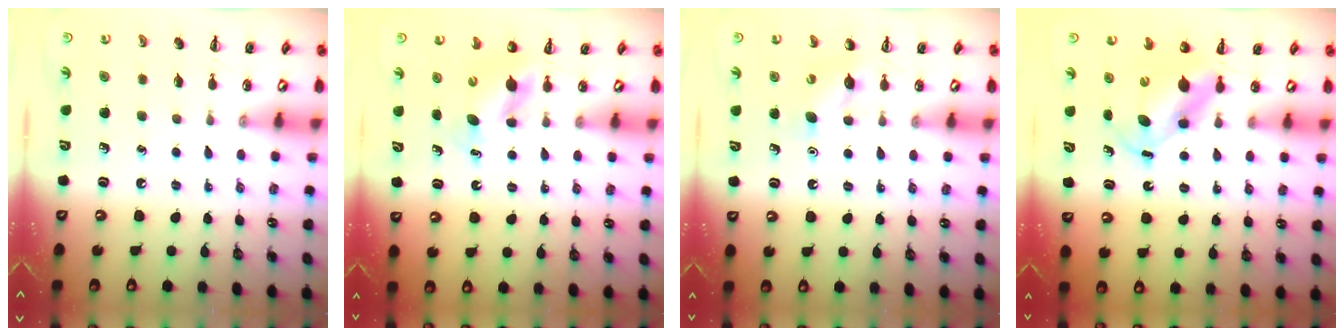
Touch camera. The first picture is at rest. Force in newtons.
{"total": 4.3, "press": 4.3, "slide": 0.6}
{"total": 6.2, "press": 6.0, "slide": 1.7}
{"total": 5.7, "press": 5.7, "slide": 1.0}